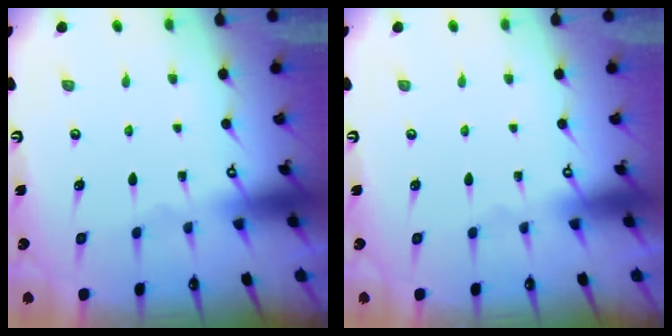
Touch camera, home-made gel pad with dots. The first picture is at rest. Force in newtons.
{"total": 0.0}